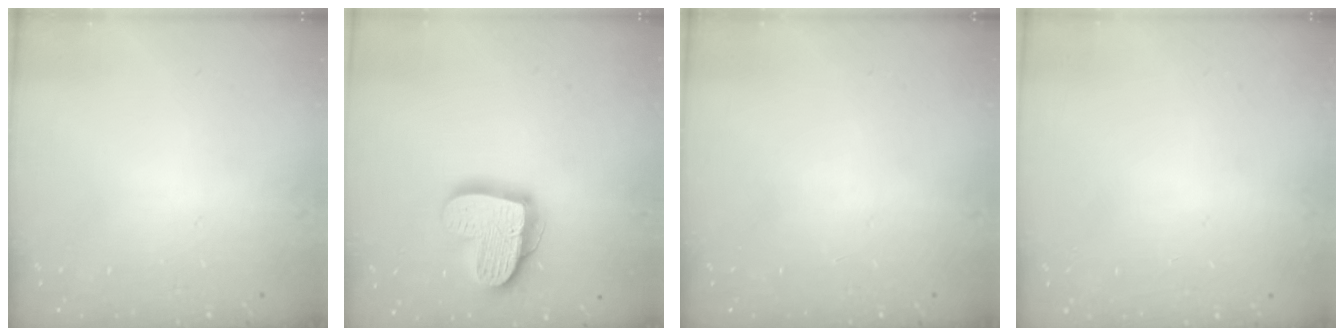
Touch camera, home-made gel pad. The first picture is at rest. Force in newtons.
{"total": 17.7, "press": 17.7, "slide": 1.5}
{"total": 0.0}
{"total": 0.0}